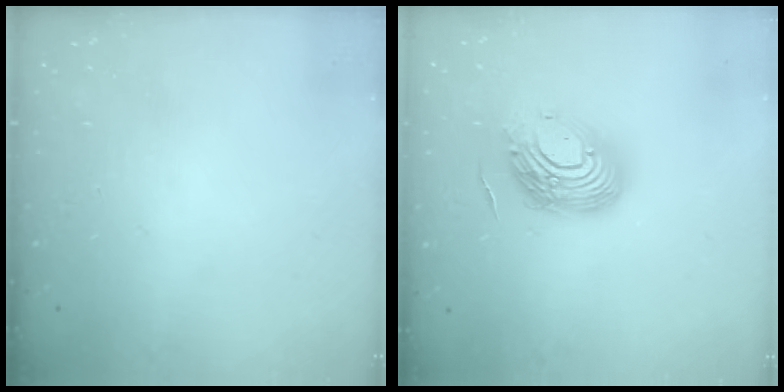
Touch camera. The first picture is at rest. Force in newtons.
{"total": 16.2, "press": 16.1, "slide": 1.8}